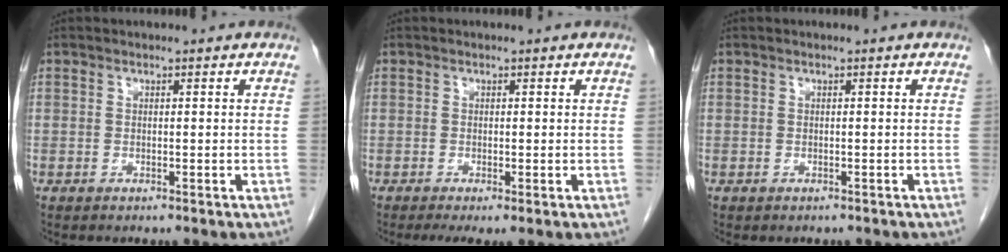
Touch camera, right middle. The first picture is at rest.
{"total": 1.6, "force": [-0.7, 0.3, 1.4], "torque": [-0.021, -0.007, -0.009]}
{"total": 0.5, "force": [-0.4, 0.3, 0.1], "torque": [-0.008, 0.001, -0.006]}